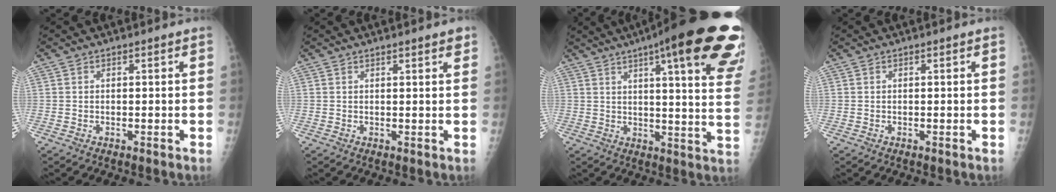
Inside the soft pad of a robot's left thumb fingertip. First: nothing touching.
{"total": 2.2, "force": [1.6, 0.3, 1.6], "torque": [-0.018, -0.006, 0.019]}
{"total": 27.2, "force": [15.8, 4.9, 21.6], "torque": [-0.223, -0.035, 0.195]}
{"total": 0.0}